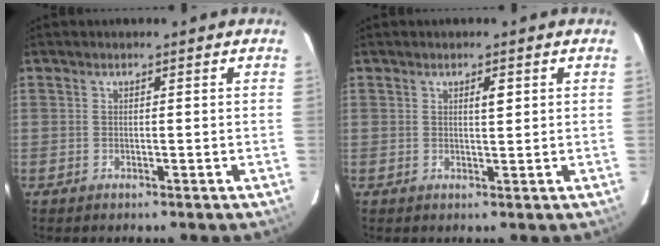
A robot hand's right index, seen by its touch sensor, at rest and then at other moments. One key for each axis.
{"total": 1.5, "fx": 0.6, "fy": 0.3, "fz": 1.3, "tx": -0.020, "ty": 0.000, "tz": 0.009}